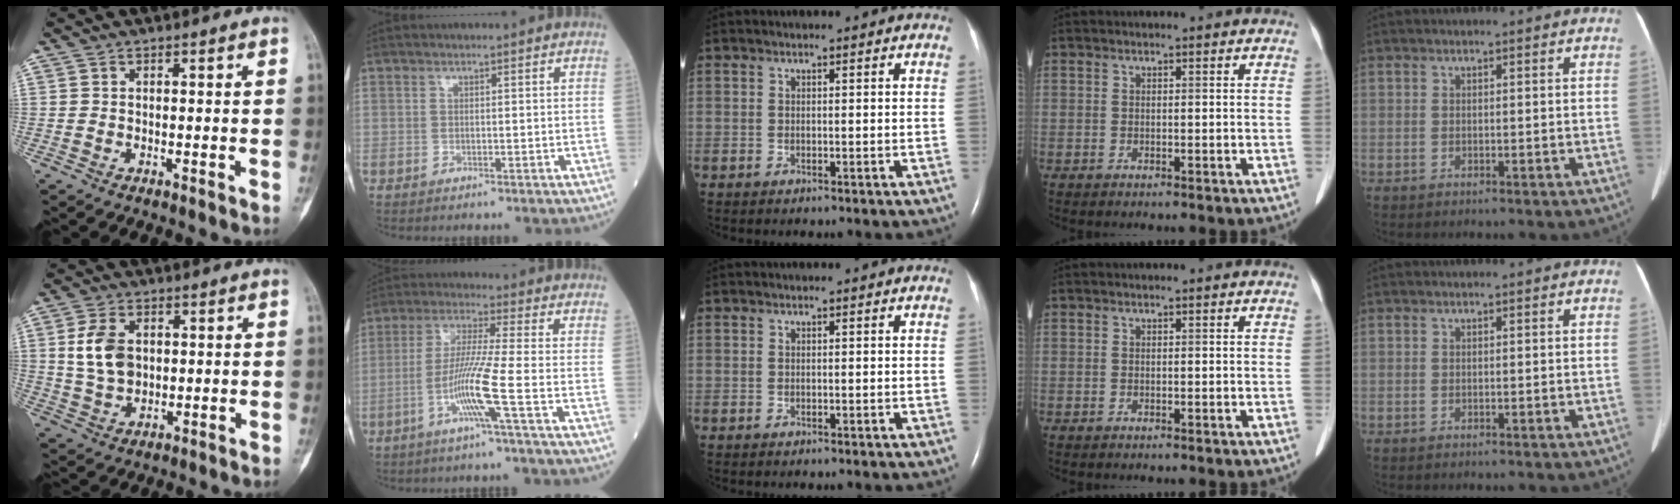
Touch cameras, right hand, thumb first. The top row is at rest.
{"thumb": {"total": 8.1, "force": [1.4, 5.5, 5.8], "torque": [-0.102, -0.002, 0.033]}, "index": {"total": 8.2, "force": [-3.1, -1.6, 7.4], "torque": [-0.146, -0.006, -0.065]}}